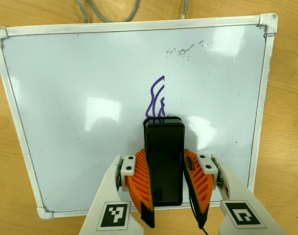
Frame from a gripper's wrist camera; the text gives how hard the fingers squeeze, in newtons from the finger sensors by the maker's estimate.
{"total": 7.7, "left": 6.2, "right": 9.1}